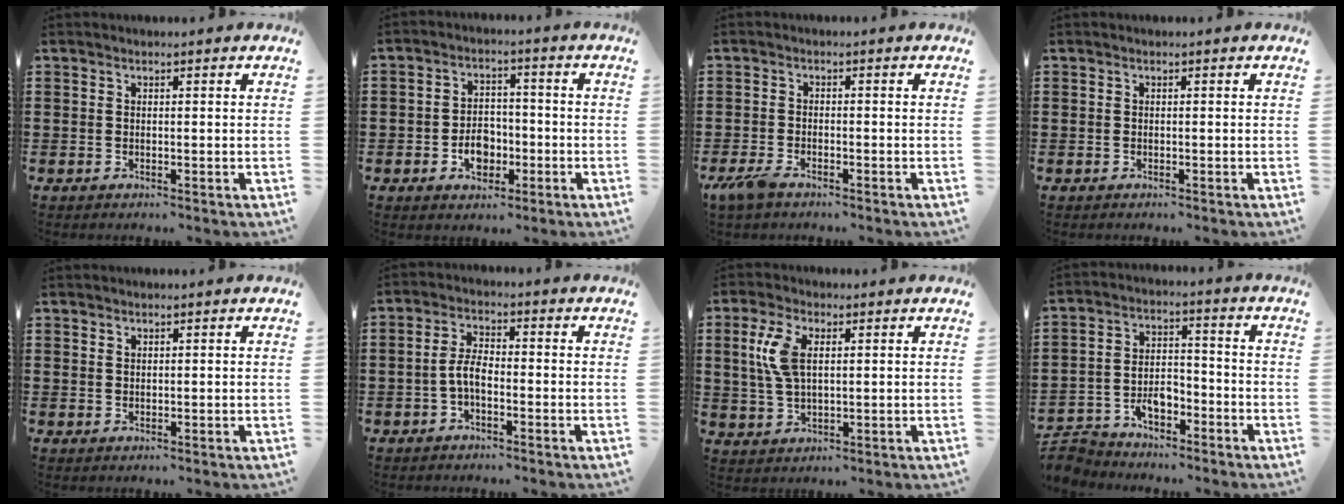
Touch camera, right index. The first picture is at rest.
{"total": 4.9, "force": [-1.8, 3.8, 2.6], "torque": [-0.035, 0.002, -0.036]}
{"total": 2.7, "force": [-2.1, 0.8, 1.4], "torque": [-0.045, -0.001, -0.047]}
{"total": 0.0}
{"total": 0.8, "force": [0.7, 0.4, 0.1], "torque": [-0.004, 0.001, 0.013]}
{"total": 4.1, "force": [-1.3, 1.8, 3.4], "torque": [-0.084, 0.000, -0.032]}
{"total": 6.3, "force": [1.6, 3.1, 5.3], "torque": [-0.128, 0.005, 0.023]}
{"total": 5.6, "force": [-4.6, 2.4, 2.1], "torque": [-0.052, 0.012, -0.094]}